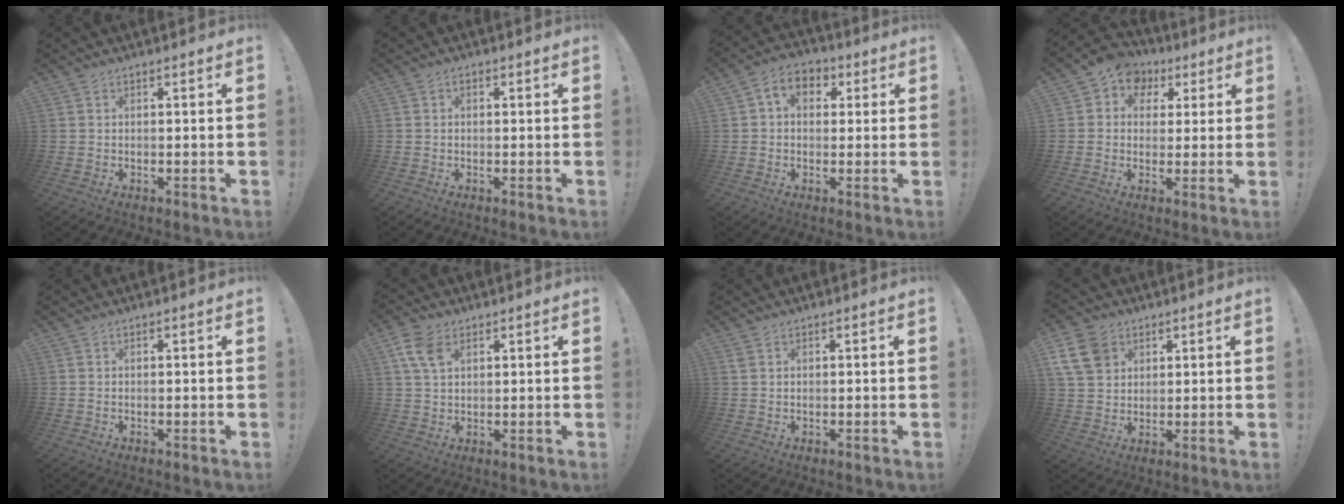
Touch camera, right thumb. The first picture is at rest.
{"total": 1.0, "force": [-0.4, 0.8, 0.5], "torque": [-0.008, 0.004, -0.008]}
{"total": 7.1, "force": [1.6, 5.5, 4.2], "torque": [-0.056, 0.002, 0.030]}
{"total": 6.8, "force": [1.4, 6.3, 2.2], "torque": [-0.024, -0.003, 0.031]}
{"total": 0.0}
{"total": 7.2, "force": [3.2, 4.4, 4.7], "torque": [-0.094, -0.002, 0.063]}
{"total": 1.0, "force": [0.5, 0.6, 0.5], "torque": [-0.014, 0.003, 0.011]}
{"total": 10.9, "force": [5.2, 8.1, 5.0], "torque": [-0.097, -0.019, 0.104]}